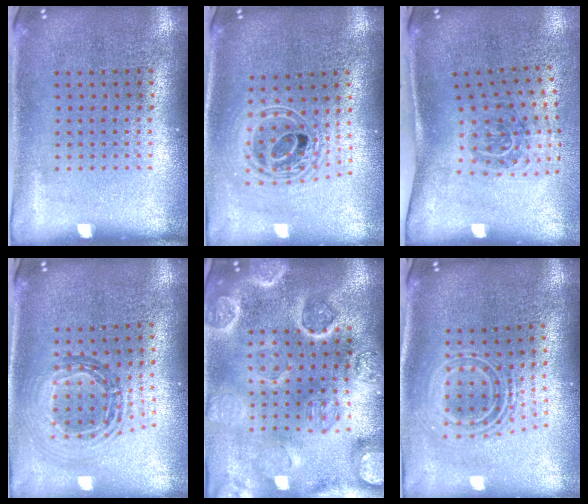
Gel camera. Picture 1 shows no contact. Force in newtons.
{"total": 2.1, "press": 1.6, "slide": 1.3}
{"total": 2.0, "press": 1.2, "slide": 1.6}
{"total": 0.9, "press": 0.9, "slide": 0.2}
{"total": 4.8, "press": 4.2, "slide": 2.2}
{"total": 2.2, "press": 1.5, "slide": 1.5}